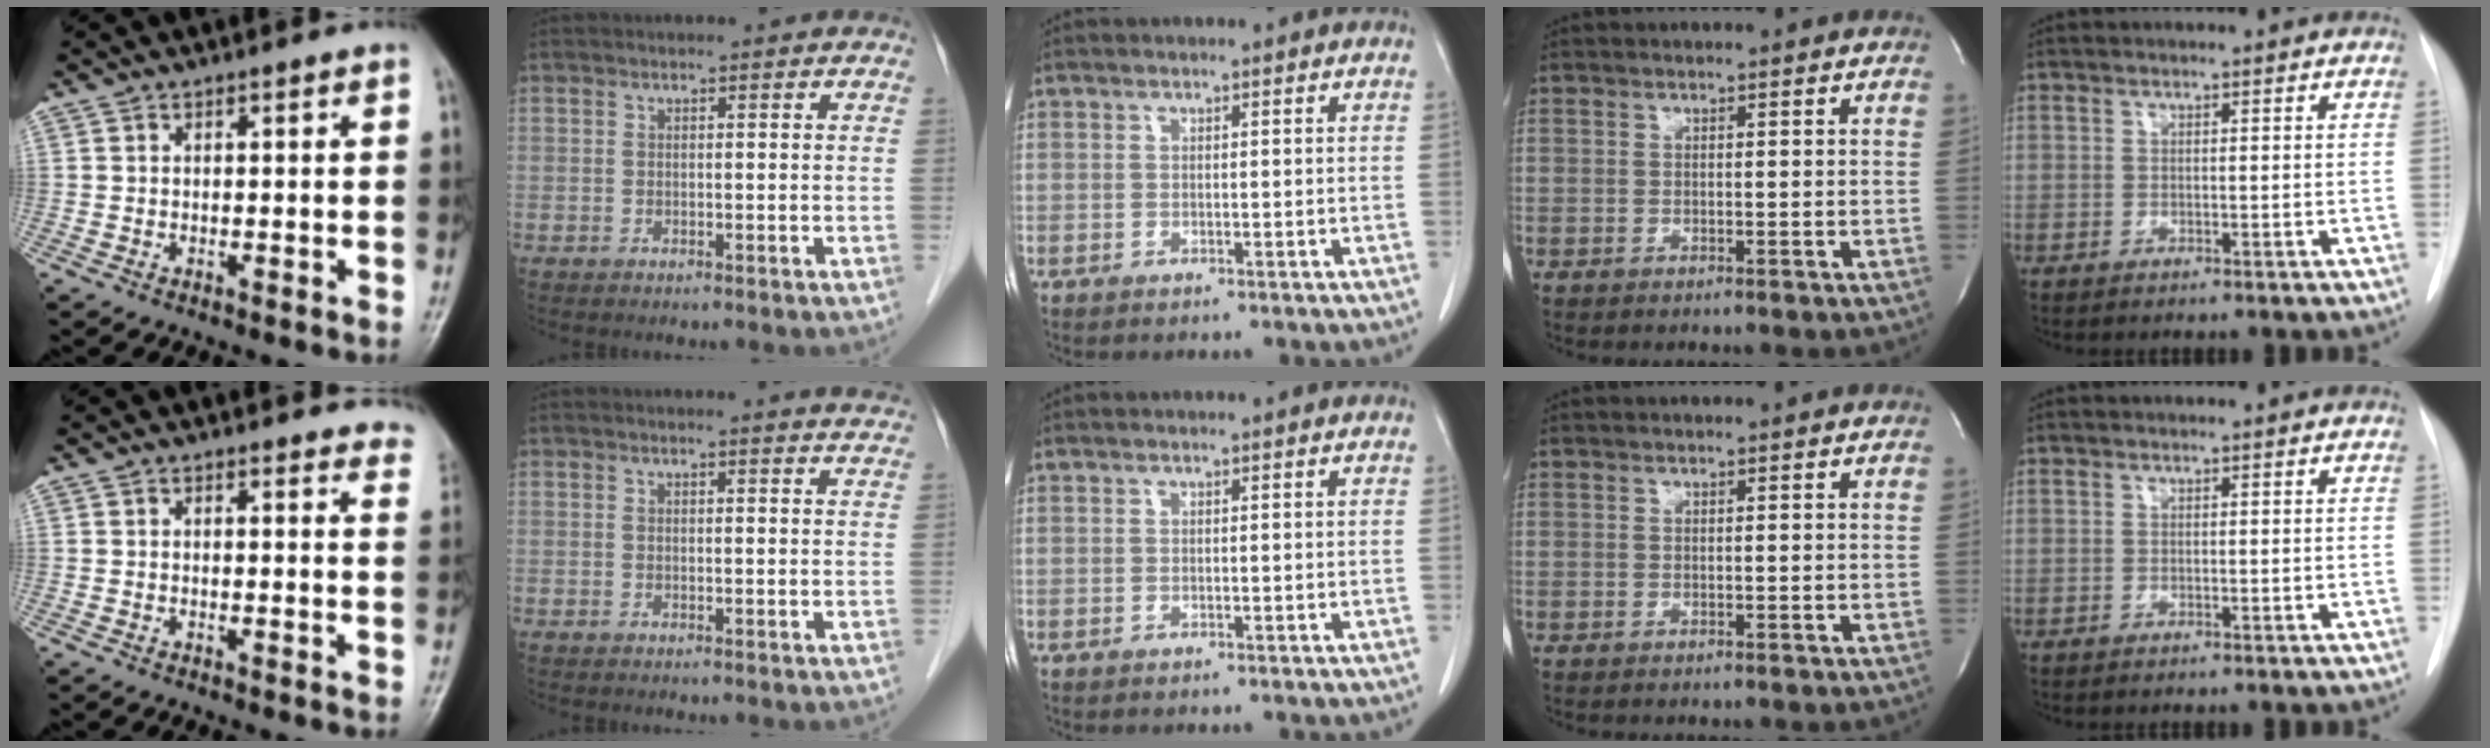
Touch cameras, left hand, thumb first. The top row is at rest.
{"thumb": {"total": 7.2, "force": [6.9, 1.9, 0.8], "torque": [0.036, -0.027, 0.043]}, "index": {"total": 4.7, "force": [4.6, 0.0, 1.0], "torque": [-0.011, -0.011, 0.029]}}